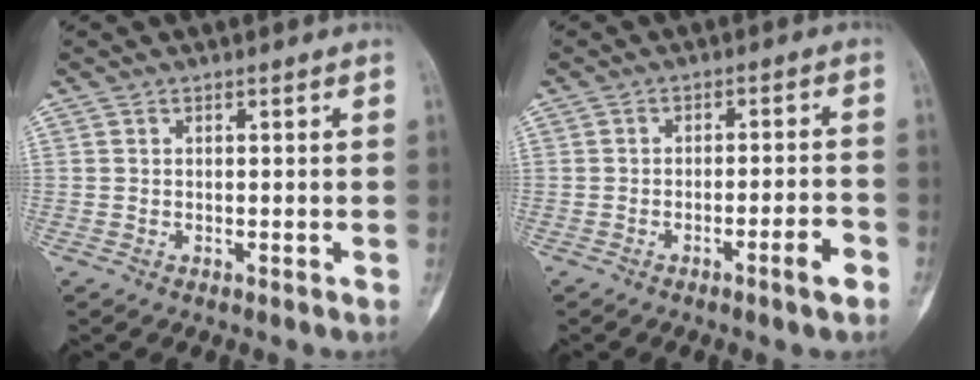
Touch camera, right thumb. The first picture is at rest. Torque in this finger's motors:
{"motor_torque": [-0.38, -0.02, -0.19, 0.13, -0.03]}